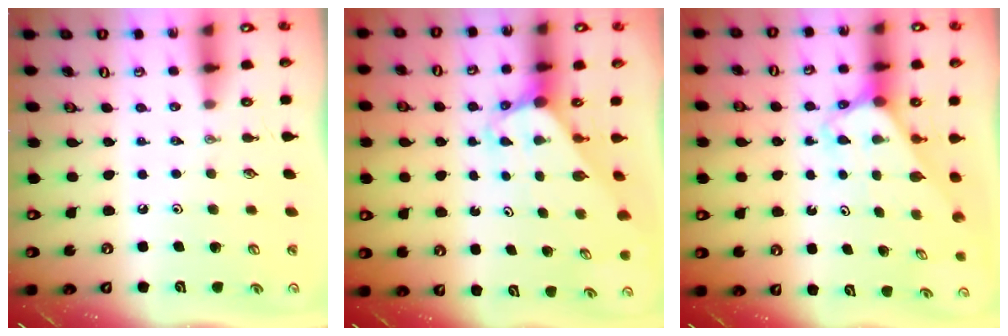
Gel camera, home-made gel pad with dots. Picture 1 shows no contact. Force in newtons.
{"total": 3.2, "press": 3.2, "slide": 0.2}
{"total": 2.8, "press": 2.8, "slide": 0.2}